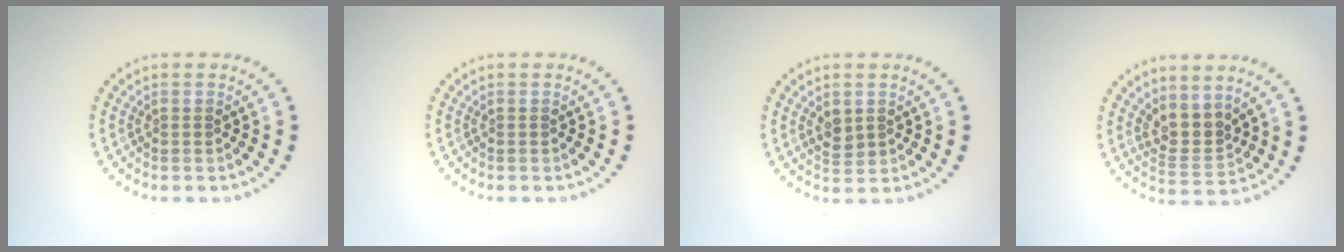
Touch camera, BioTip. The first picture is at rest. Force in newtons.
{"total": 0.0}
{"total": 1.6, "press": 1.6, "slide": 0.3}
{"total": 2.9, "press": 2.2, "slide": 1.9}